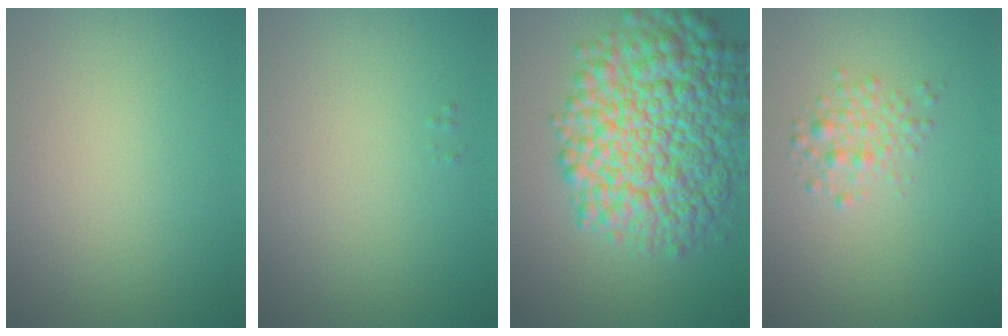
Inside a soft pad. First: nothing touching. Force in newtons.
{"total": 0.0}
{"total": 12.0, "press": 12.0, "slide": 0.2}
{"total": 2.1, "press": 2.1, "slide": 0.1}